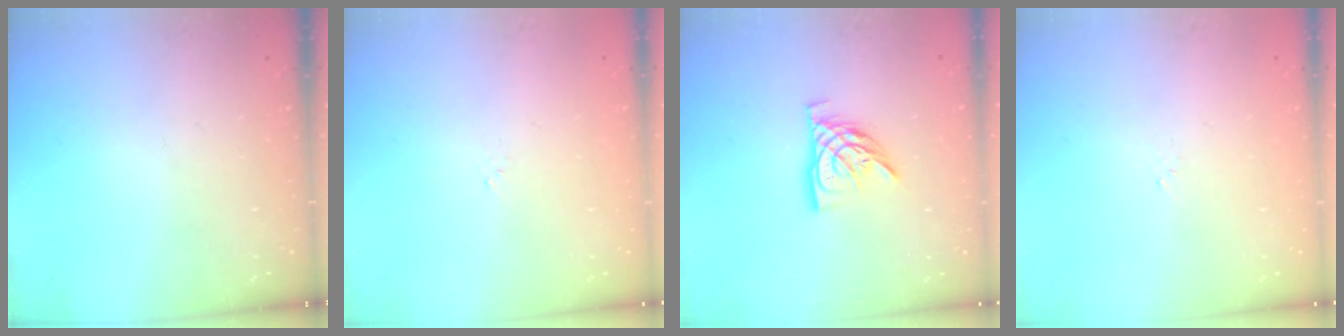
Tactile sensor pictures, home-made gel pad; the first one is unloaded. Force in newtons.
{"total": 1.2, "press": 1.2, "slide": 0.4}
{"total": 10.7, "press": 10.6, "slide": 1.0}
{"total": 1.2, "press": 1.2, "slide": 0.4}